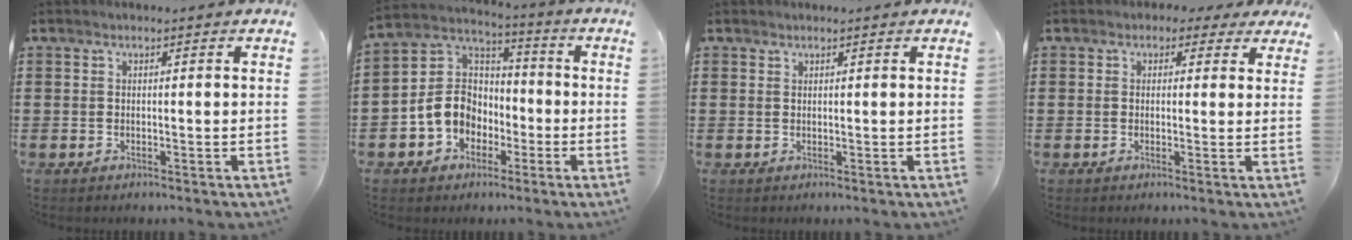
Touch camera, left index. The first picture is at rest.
{"total": 8.8, "force": [-2.7, 7.7, 3.3], "torque": [-0.109, 0.015, -0.056]}
{"total": 0.6, "force": [0.5, 0.2, 0.1], "torque": [-0.003, 0.001, 0.011]}
{"total": 1.8, "force": [0.8, 1.4, 0.7], "torque": [-0.013, 0.007, 0.011]}